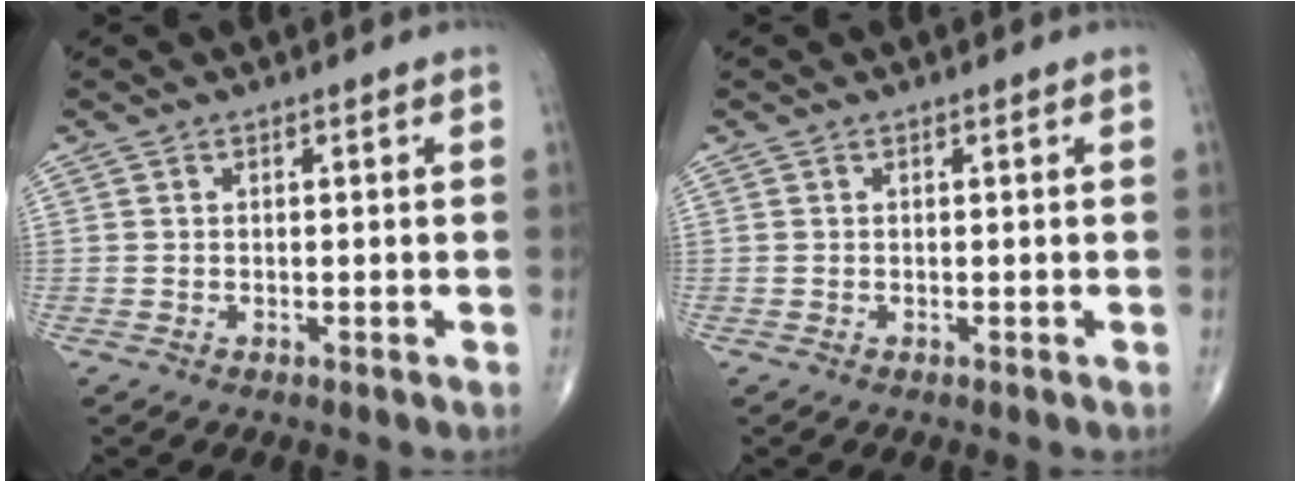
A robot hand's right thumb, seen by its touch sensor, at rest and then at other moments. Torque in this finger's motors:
{"motor_torque": [0.01, 0.01, 0.00, 0.00, 0.00]}